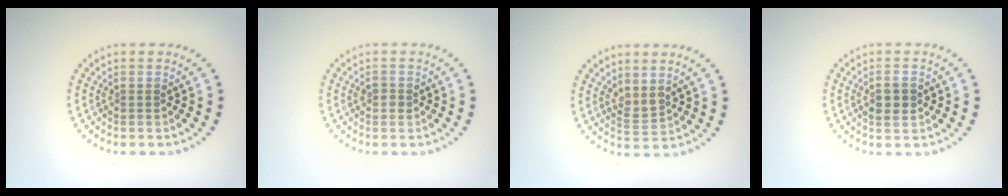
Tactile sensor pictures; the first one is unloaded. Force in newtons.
{"total": 1.0, "press": 1.0, "slide": 0.2}
{"total": 1.6, "press": 1.4, "slide": 0.9}
{"total": 2.1, "press": 2.1, "slide": 0.0}